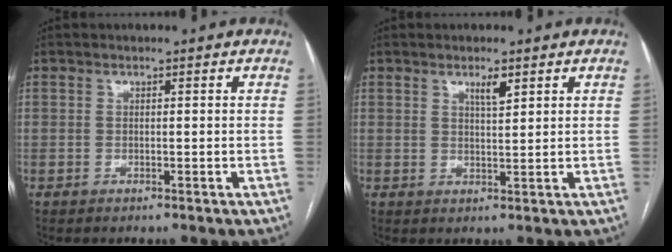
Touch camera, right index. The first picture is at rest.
{"total": 2.5, "force": [1.6, 0.4, 1.9], "torque": [-0.033, -0.003, 0.027]}